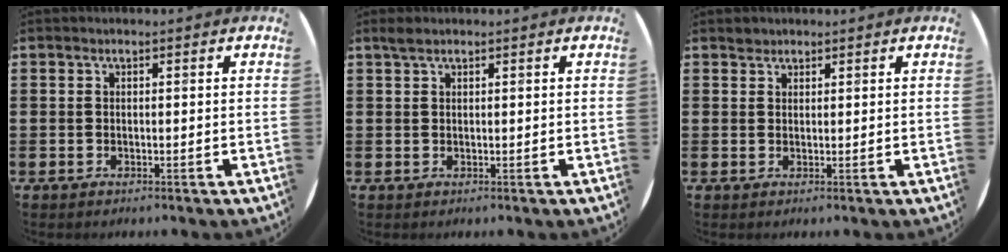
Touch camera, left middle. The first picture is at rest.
{"total": 1.0, "force": [0.9, 0.3, 0.5], "torque": [-0.011, 0.003, 0.016]}
{"total": 1.0, "force": [0.9, 0.4, -0.1], "torque": [0.000, 0.002, 0.018]}